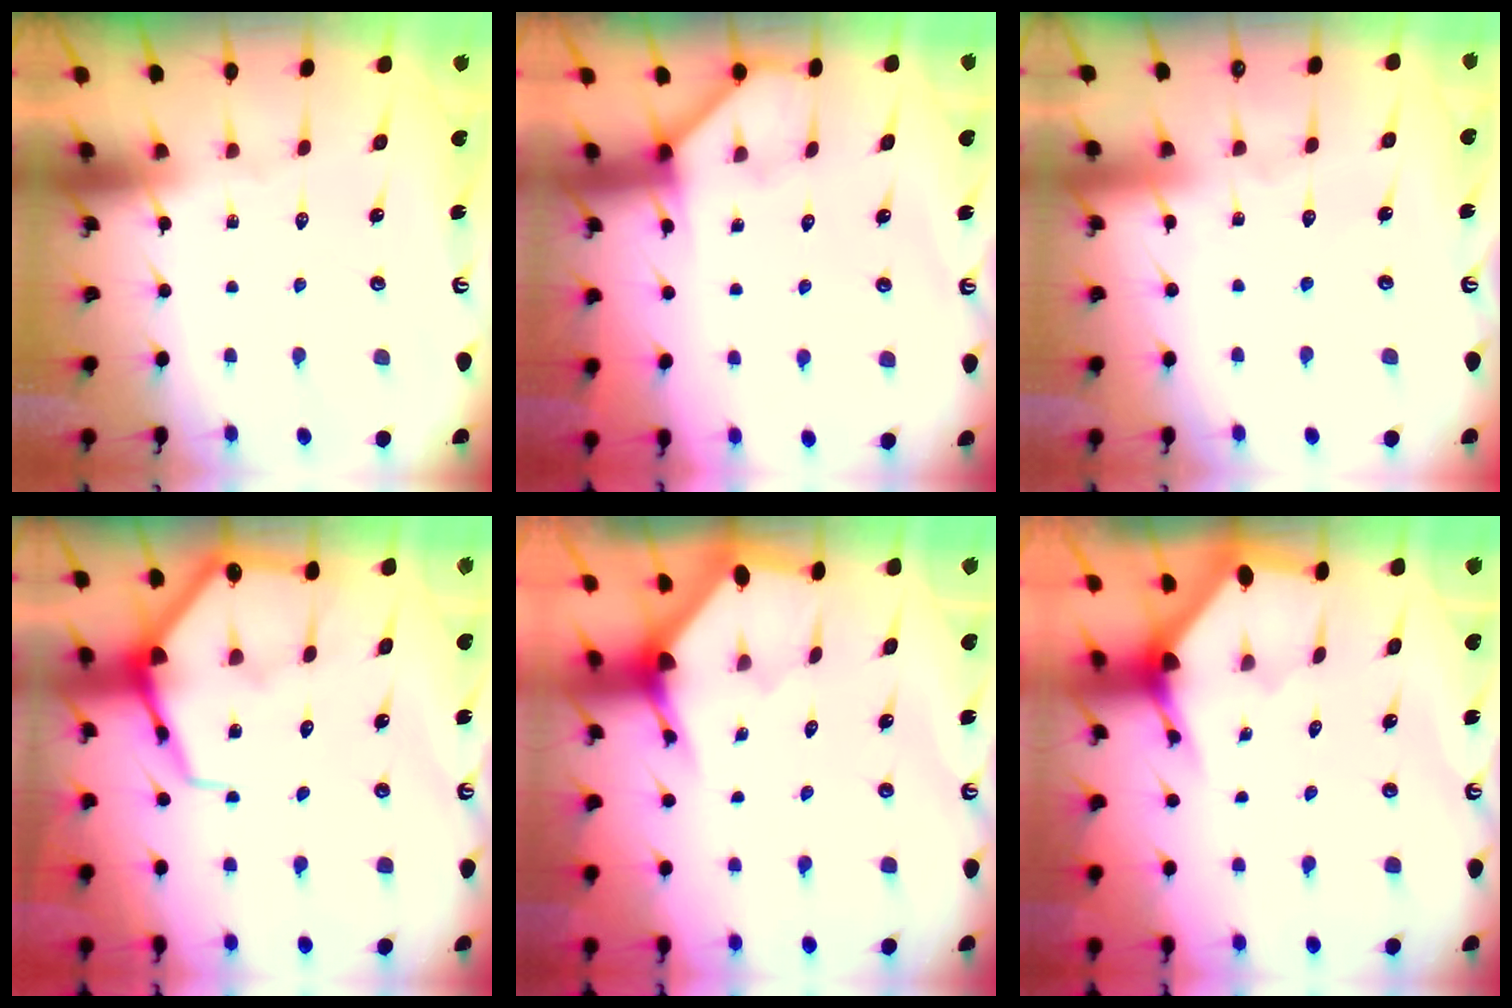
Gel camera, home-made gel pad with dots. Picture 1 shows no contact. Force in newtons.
{"total": 2.9, "press": 2.9, "slide": 0.5}
{"total": 4.7, "press": 4.7, "slide": 0.4}
{"total": 9.6, "press": 9.6, "slide": 1.0}
{"total": 3.1, "press": 3.1, "slide": 0.1}
{"total": 3.1, "press": 3.1, "slide": 0.2}